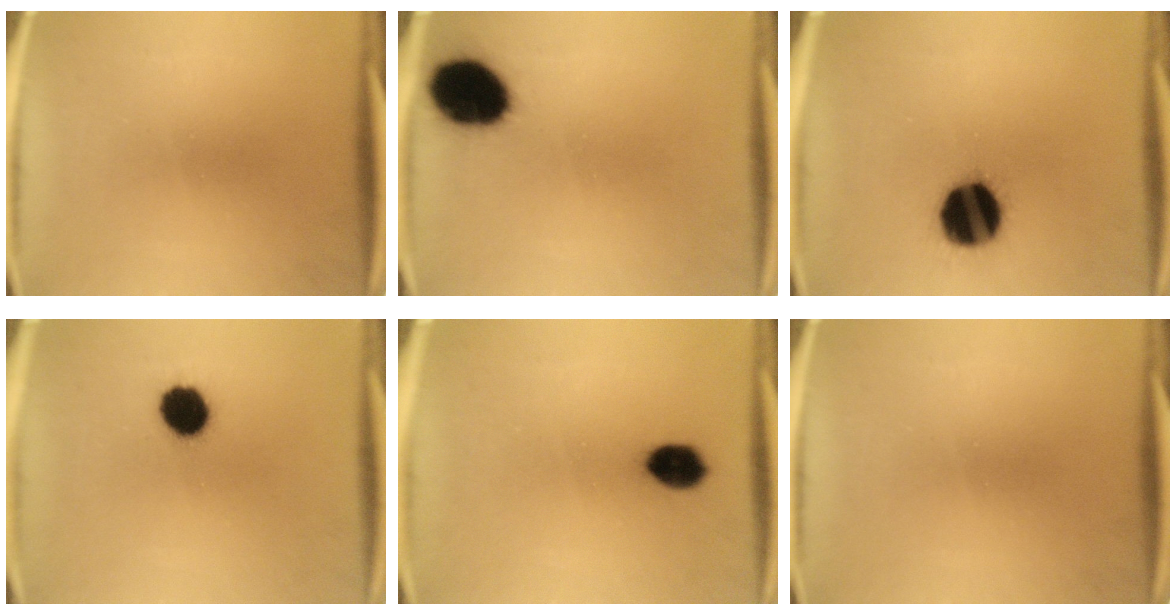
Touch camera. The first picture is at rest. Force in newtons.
{"total": 15.2}
{"total": 17.1}
{"total": 8.9}
{"total": 6.1}
{"total": 0.0}